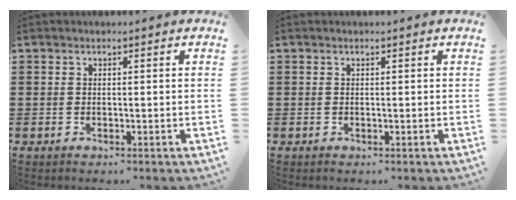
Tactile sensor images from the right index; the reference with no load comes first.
{"total": 0.0}